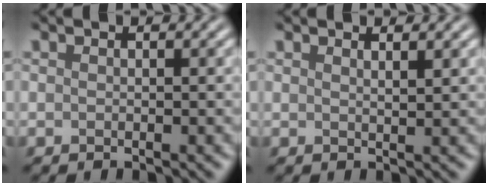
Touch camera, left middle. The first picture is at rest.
{"total": 1.2, "force": [0.9, 0.4, 0.7], "torque": [0.000, 0.002, 0.012]}